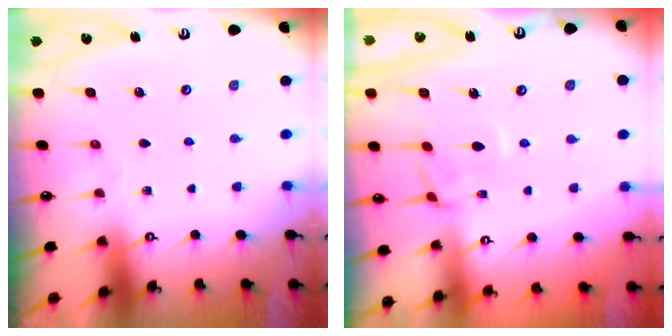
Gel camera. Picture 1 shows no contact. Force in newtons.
{"total": 0.7, "press": 0.4, "slide": 0.6}